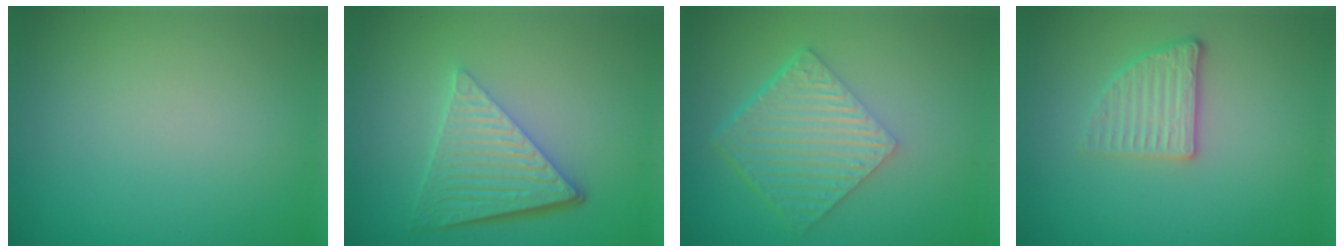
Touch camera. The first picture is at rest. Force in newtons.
{"total": 6.2, "press": 4.3, "slide": 4.4}
{"total": 6.0, "press": 4.1, "slide": 4.4}
{"total": 2.6, "press": 2.4, "slide": 1.2}